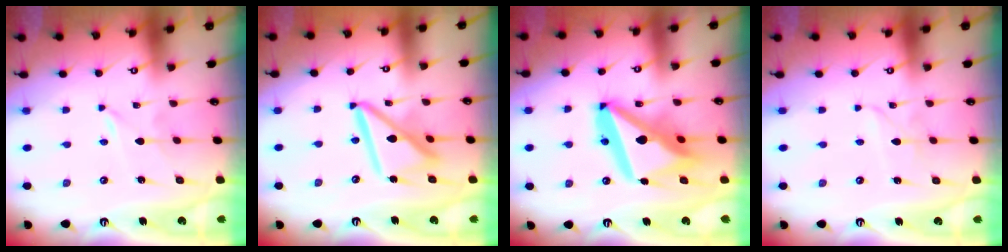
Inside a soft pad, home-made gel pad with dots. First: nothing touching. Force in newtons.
{"total": 14.8, "press": 14.7, "slide": 1.5}
{"total": 19.6, "press": 19.5, "slide": 2.3}
{"total": 2.1, "press": 2.1, "slide": 0.1}